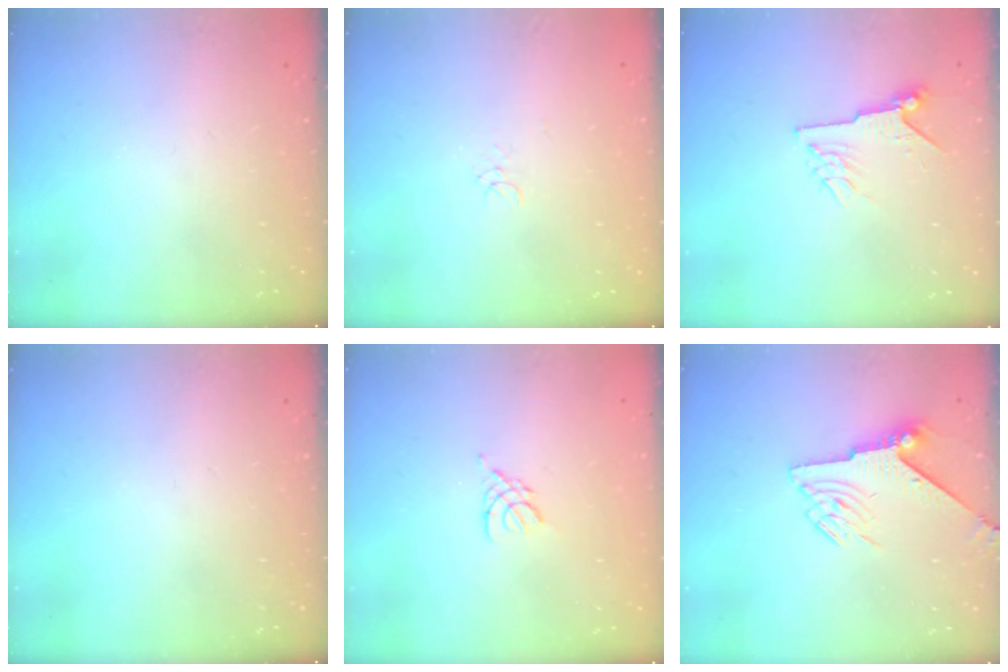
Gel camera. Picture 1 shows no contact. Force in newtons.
{"total": 3.5, "press": 3.5, "slide": 0.2}
{"total": 6.2, "press": 6.2, "slide": 0.6}
{"total": 0.0}
{"total": 2.9, "press": 2.8, "slide": 0.6}
{"total": 7.0, "press": 6.9, "slide": 1.1}